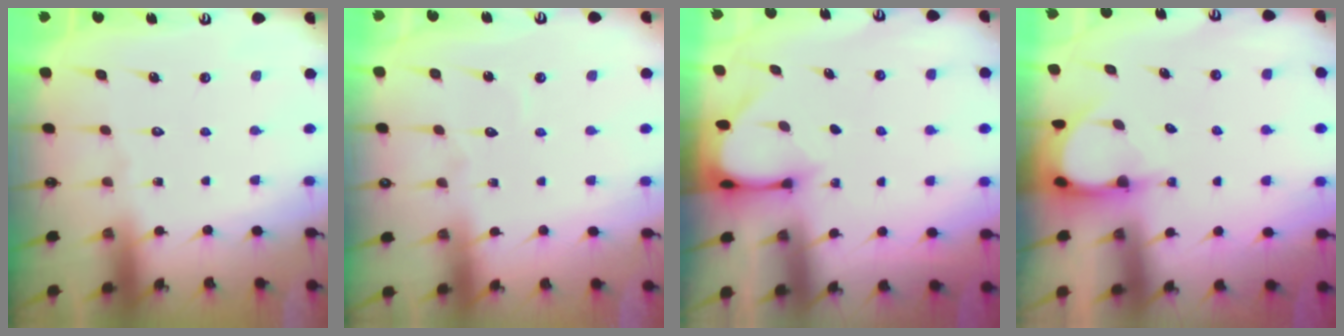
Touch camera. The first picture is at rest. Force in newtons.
{"total": 2.9, "press": 2.9, "slide": 0.3}
{"total": 3.4, "press": 3.4, "slide": 0.3}
{"total": 3.8, "press": 3.8, "slide": 0.2}